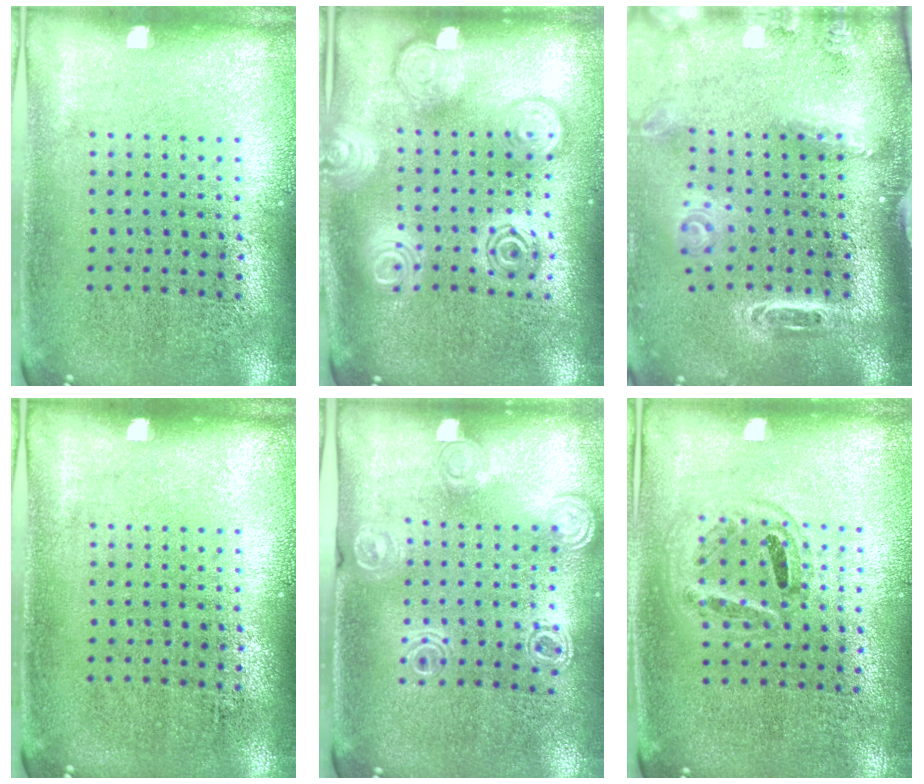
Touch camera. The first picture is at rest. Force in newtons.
{"total": 3.0, "press": 3.0, "slide": 0.4}
{"total": 3.0, "press": 2.1, "slide": 2.1}
{"total": 0.0}
{"total": 1.4, "press": 1.3, "slide": 0.2}
{"total": 0.9, "press": 0.9, "slide": 0.2}